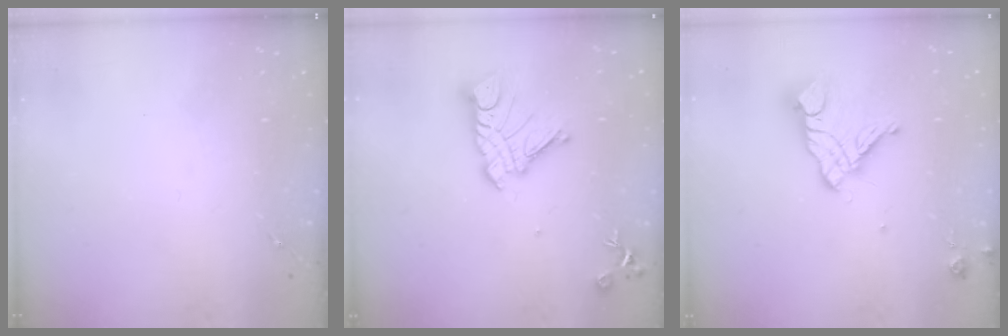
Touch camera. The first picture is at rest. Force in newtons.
{"total": 13.7, "press": 13.6, "slide": 1.2}
{"total": 14.6, "press": 14.5, "slide": 1.4}